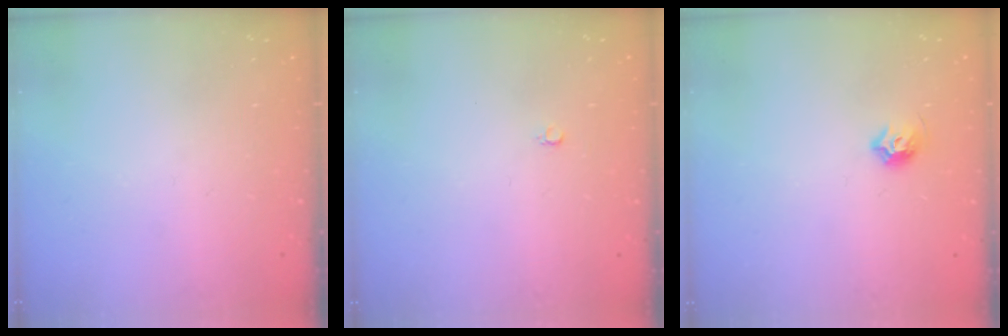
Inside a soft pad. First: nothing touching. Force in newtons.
{"total": 2.4, "press": 2.4, "slide": 0.2}
{"total": 5.7, "press": 5.6, "slide": 1.0}